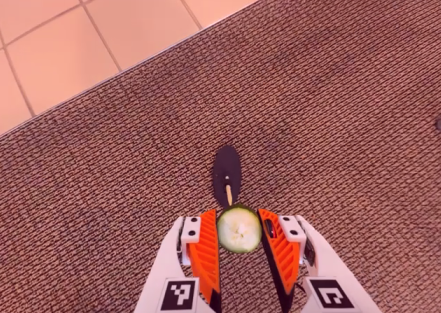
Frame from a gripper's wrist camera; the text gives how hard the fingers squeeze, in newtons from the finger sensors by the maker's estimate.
{"total": 7.3, "left": 7.3, "right": 7.2}